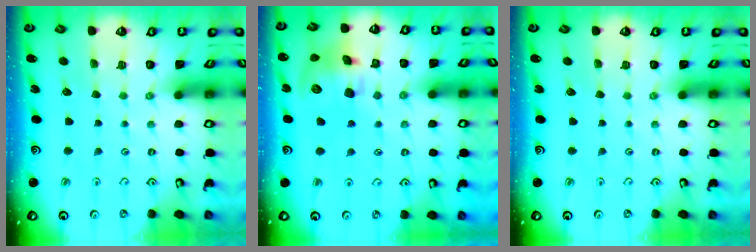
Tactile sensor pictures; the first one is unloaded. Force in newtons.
{"total": 12.9, "press": 12.7, "slide": 2.2}
{"total": 0.0}